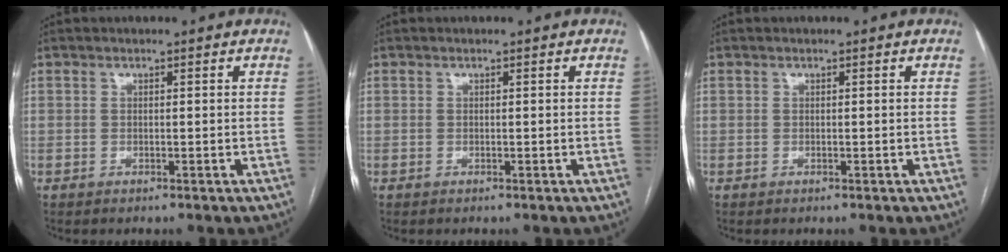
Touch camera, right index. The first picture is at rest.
{"total": 0.0}
{"total": 0.0}